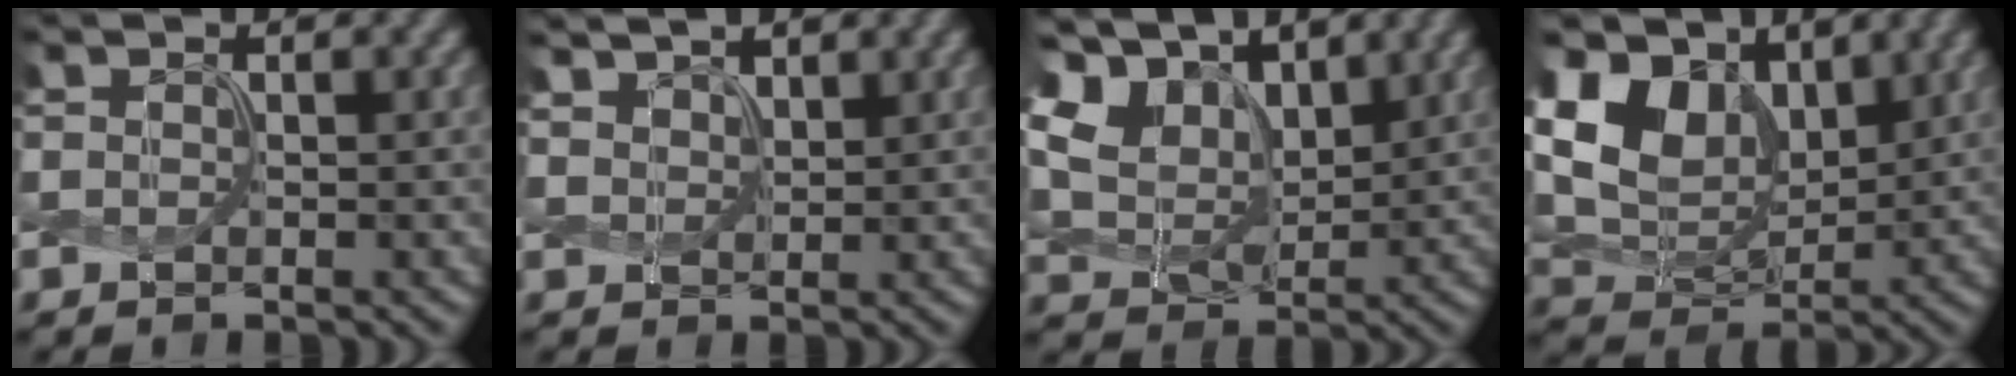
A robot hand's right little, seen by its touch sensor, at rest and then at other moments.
{"total": 3.8, "force": [3.1, 1.7, 1.3], "torque": [-0.049, 0.002, 0.059]}
{"total": 9.0, "force": [4.7, 6.0, 4.8], "torque": [-0.140, 0.023, 0.078]}
{"total": 10.1, "force": [4.1, 7.1, 5.9], "torque": [-0.148, 0.013, 0.071]}